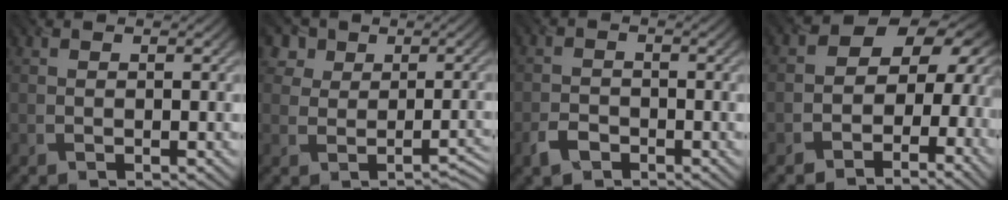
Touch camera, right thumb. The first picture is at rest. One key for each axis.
{"total": 4.4, "fx": 2.1, "fy": 3.4, "fz": 1.9, "tx": -0.026, "ty": 0.000, "tz": 0.033}
{"total": 2.6, "fx": -1.8, "fy": 1.5, "fz": 1.2, "tx": -0.028, "ty": -0.002, "tz": -0.041}
{"total": 10.2, "fx": -1.7, "fy": 7.9, "fz": 6.2, "tx": -0.058, "ty": -0.008, "tz": -0.043}